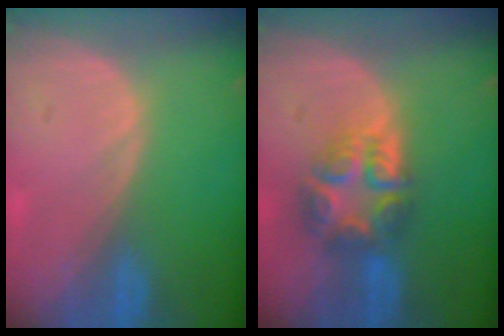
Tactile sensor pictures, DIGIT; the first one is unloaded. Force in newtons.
{"total": 7.8, "press": 6.8, "slide": 3.8}